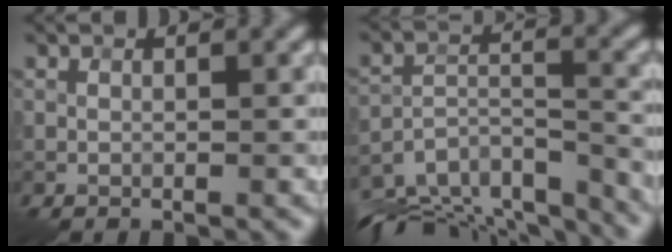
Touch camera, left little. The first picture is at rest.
{"total": 13.2, "force": [-11.6, 4.5, 4.2], "torque": [-0.082, 0.002, -0.157]}